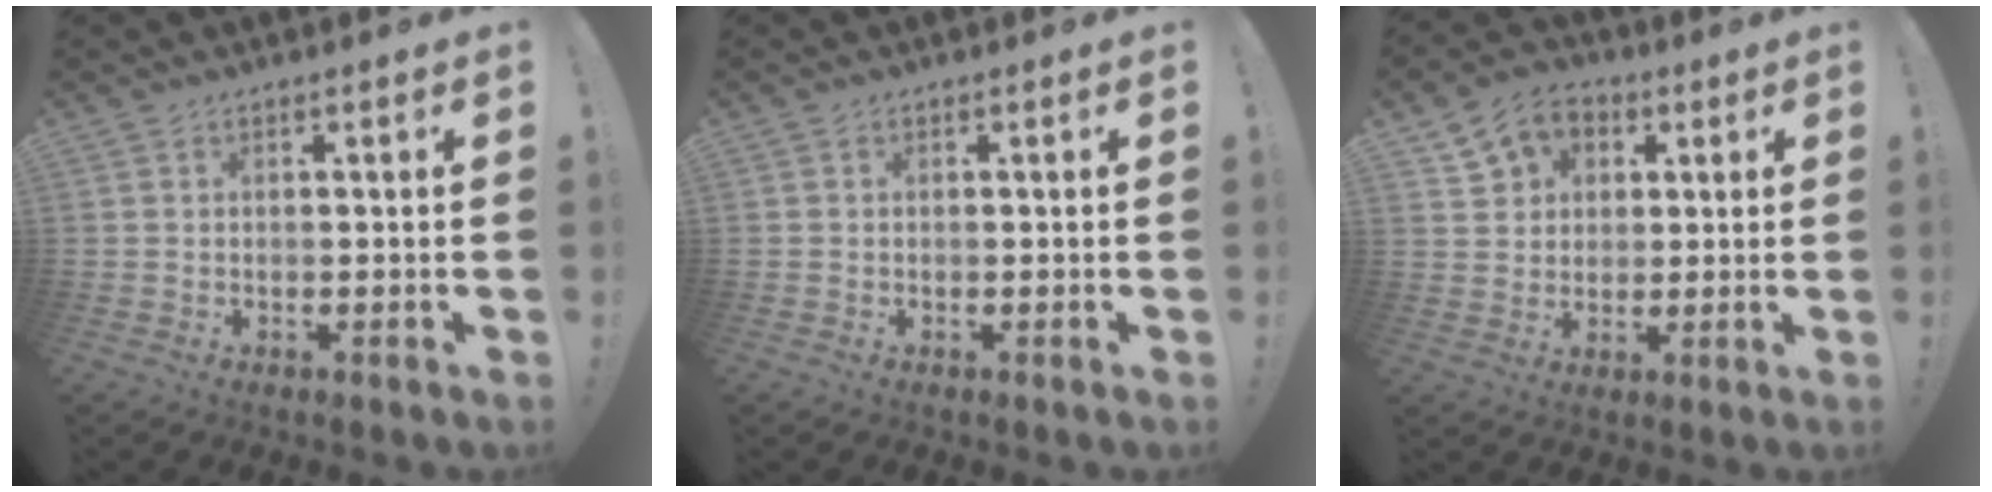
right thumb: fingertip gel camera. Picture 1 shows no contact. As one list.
[{"total": 0.0}, {"total": 9.3, "force": [3.6, 8.0, 3.0], "torque": [-0.042, -0.014, 0.073]}]